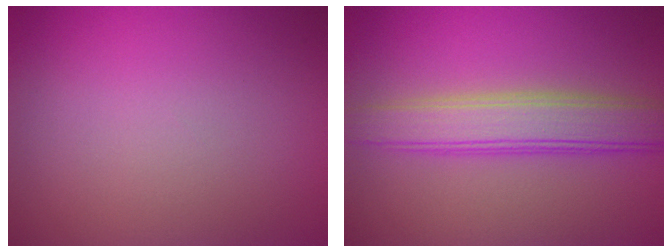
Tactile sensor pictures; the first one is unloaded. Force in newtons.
{"total": 4.9, "press": 4.9, "slide": 0.3}